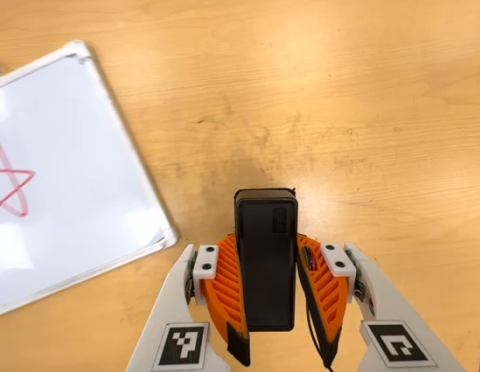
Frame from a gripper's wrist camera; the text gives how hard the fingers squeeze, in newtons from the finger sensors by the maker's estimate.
{"total": 4.7, "left": 3.5, "right": 5.9}